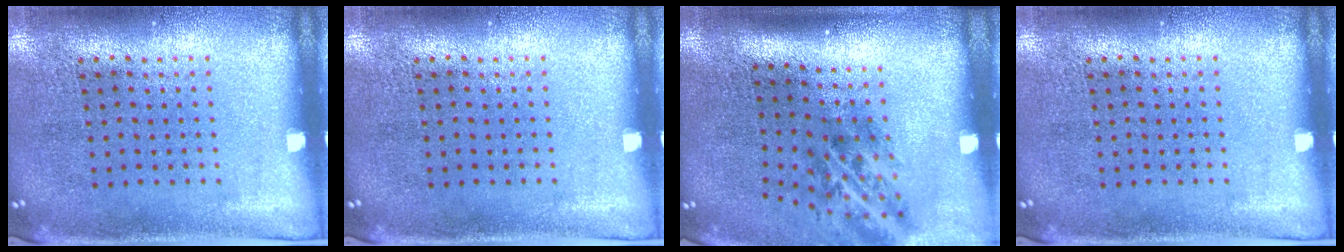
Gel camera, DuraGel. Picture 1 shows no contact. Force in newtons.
{"total": 0.0}
{"total": 2.1, "press": 1.3, "slide": 1.6}
{"total": 0.0}